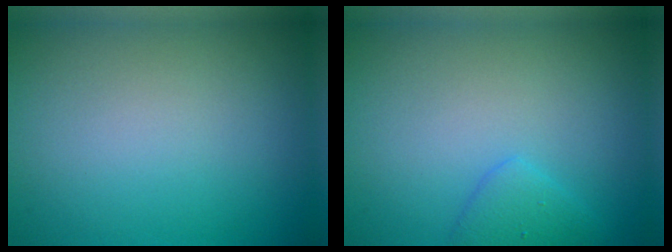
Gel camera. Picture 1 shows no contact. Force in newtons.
{"total": 1.7, "press": 1.7, "slide": 0.1}